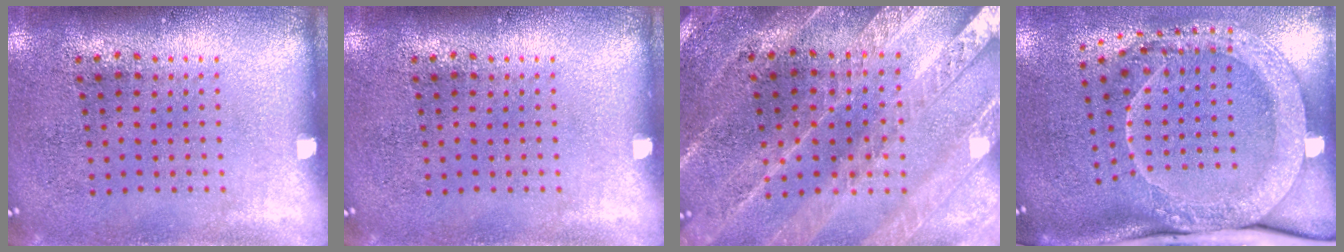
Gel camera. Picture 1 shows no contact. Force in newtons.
{"total": 0.0}
{"total": 2.4, "press": 2.4, "slide": 0.4}
{"total": 2.4, "press": 2.1, "slide": 1.1}